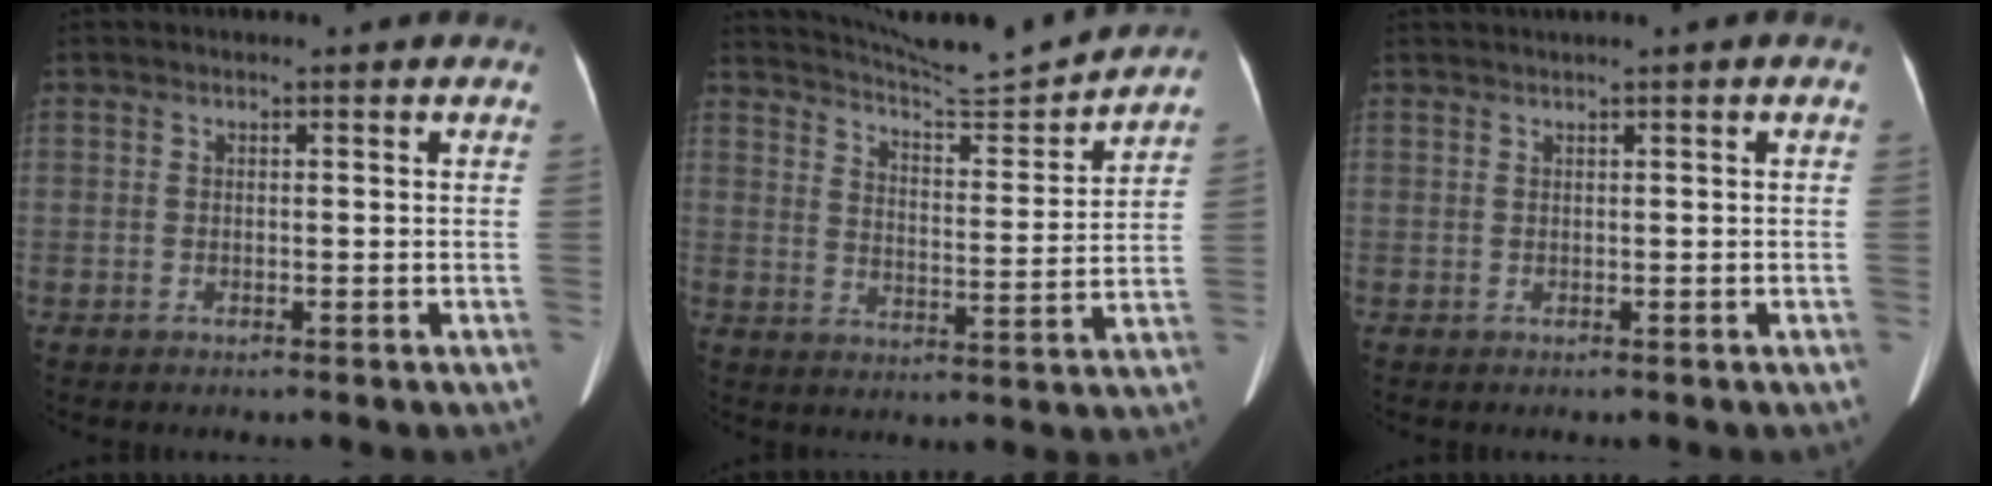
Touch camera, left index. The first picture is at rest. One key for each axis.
{"total": 13.5, "fx": 13.2, "fy": -1.2, "fz": 2.7, "tx": -0.054, "ty": -0.026, "tz": 0.199}
{"total": 1.1, "fx": 0.6, "fy": -0.2, "fz": 0.9, "tx": -0.021, "ty": 0.010, "tz": 0.017}